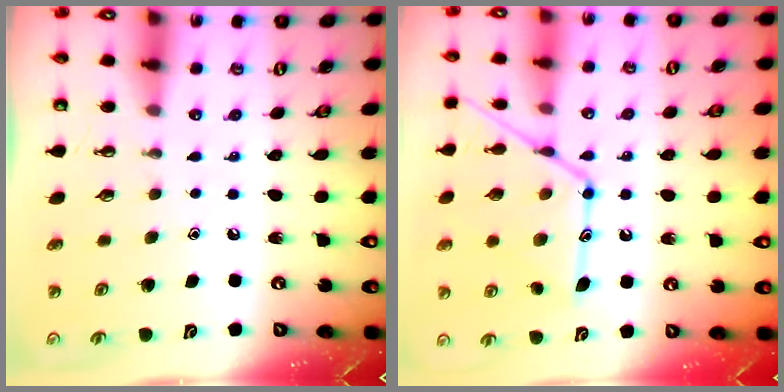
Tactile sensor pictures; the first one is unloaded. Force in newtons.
{"total": 15.4, "press": 15.4, "slide": 1.1}